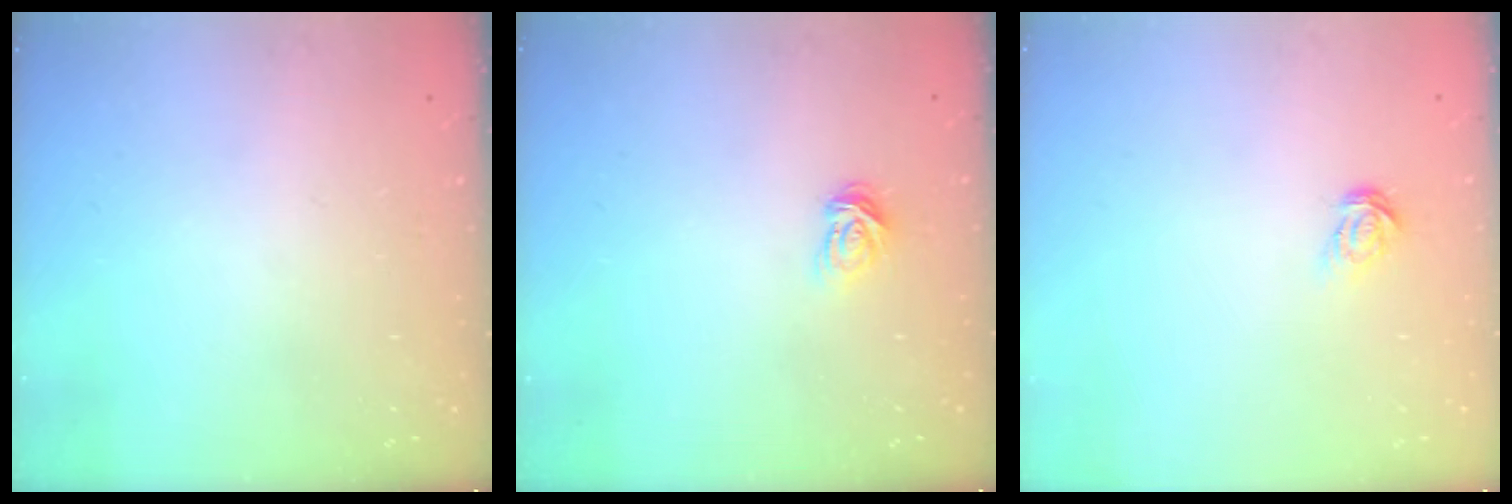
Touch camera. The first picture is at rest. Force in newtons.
{"total": 4.4, "press": 4.3, "slide": 0.6}
{"total": 3.7, "press": 3.7, "slide": 0.1}